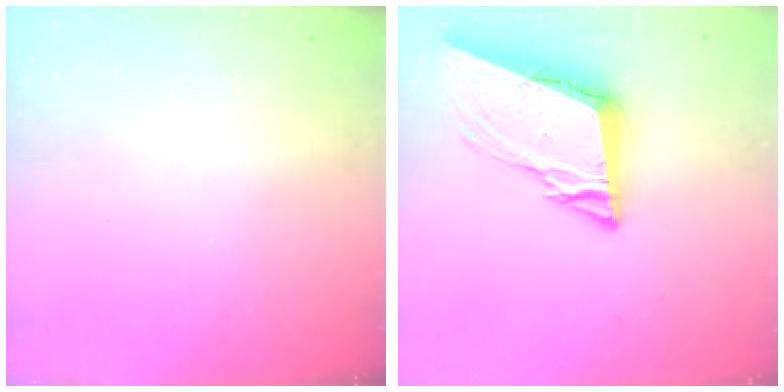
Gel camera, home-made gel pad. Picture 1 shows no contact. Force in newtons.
{"total": 10.3, "press": 9.9, "slide": 2.9}